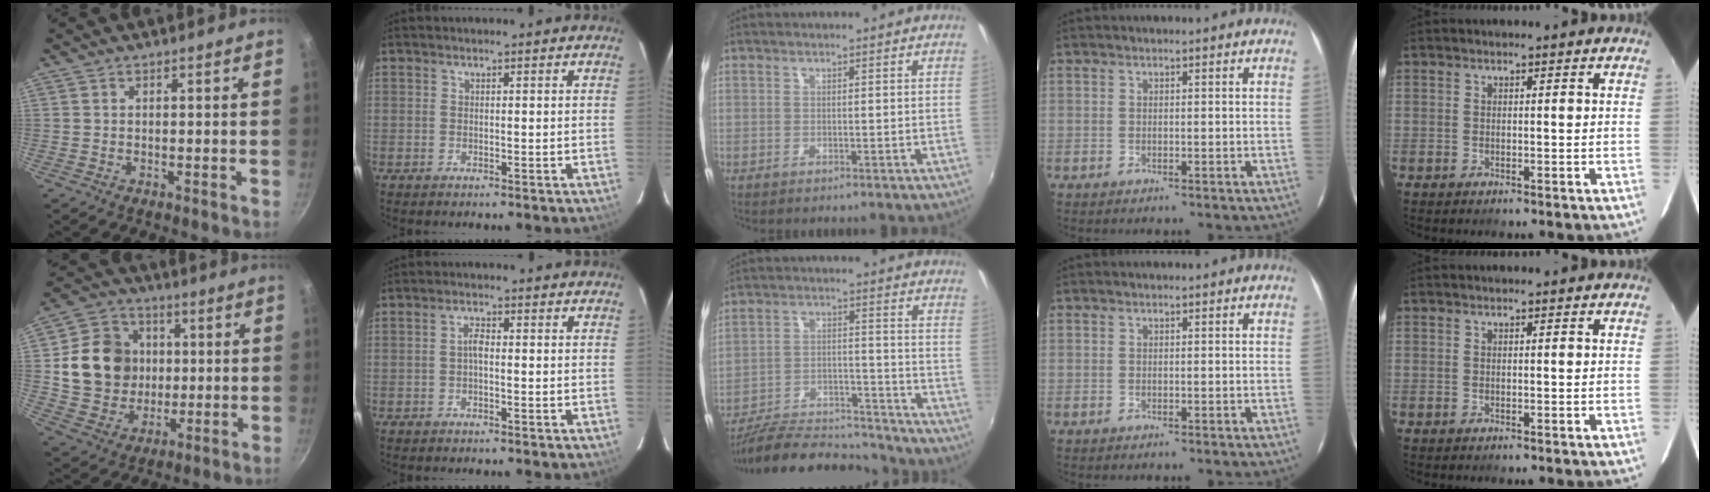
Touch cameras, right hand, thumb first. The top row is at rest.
{"thumb": {"total": 16.0, "force": [1.6, 14.0, 7.7], "torque": [-0.107, 0.009, 0.031]}, "index": {"total": 2.1, "force": [-0.3, 0.8, 1.9], "torque": [-0.040, 0.009, -0.008]}, "middle": {"total": 19.5, "force": [-17.6, 4.7, 6.9], "torque": [-0.136, -0.005, -0.260]}}